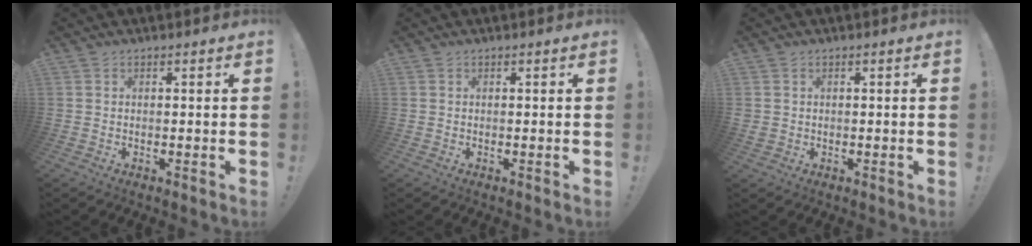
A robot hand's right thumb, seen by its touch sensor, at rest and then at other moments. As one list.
[{"total": 0.0}, {"total": 1.4, "force": [0.4, 1.3, 0.3], "torque": [-0.006, 0.001, 0.008]}]